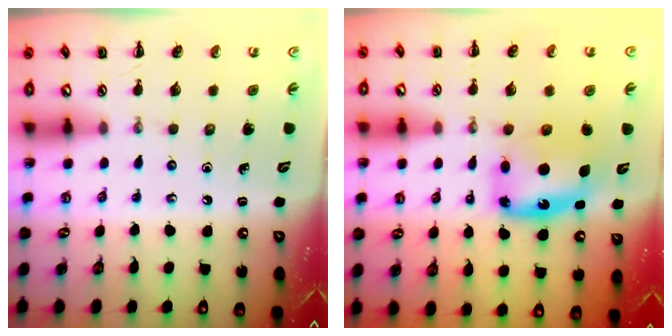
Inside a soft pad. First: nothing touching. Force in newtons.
{"total": 8.8, "press": 8.5, "slide": 2.4}